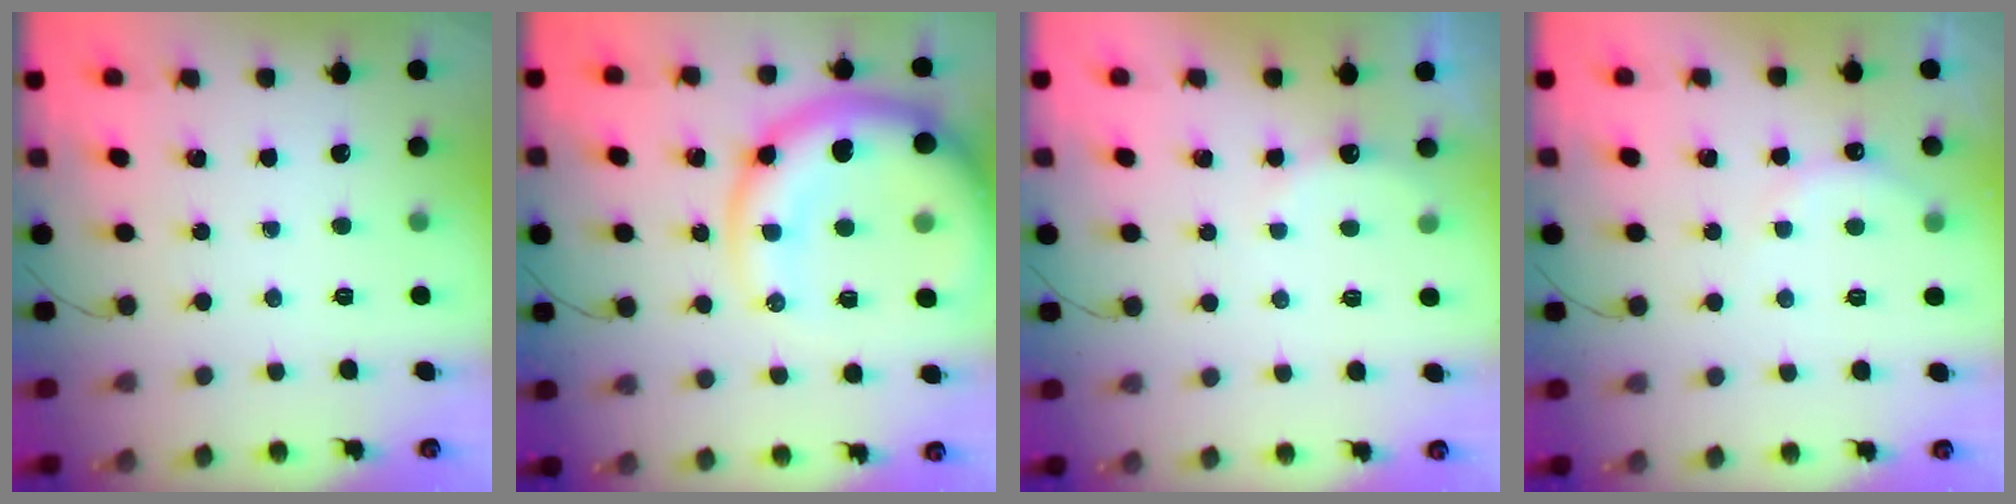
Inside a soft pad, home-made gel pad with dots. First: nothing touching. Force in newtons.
{"total": 16.4, "press": 15.8, "slide": 4.5}
{"total": 6.0, "press": 5.9, "slide": 1.1}
{"total": 6.1, "press": 6.0, "slide": 0.9}